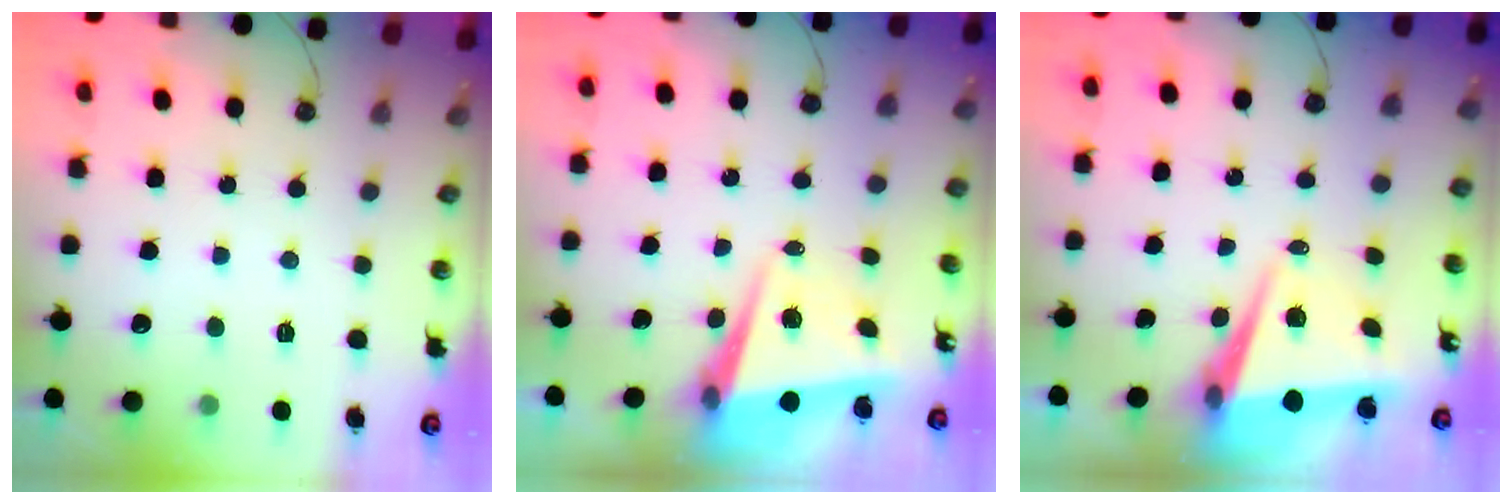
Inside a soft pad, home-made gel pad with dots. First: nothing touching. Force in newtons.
{"total": 6.7, "press": 6.4, "slide": 1.8}
{"total": 7.4, "press": 6.5, "slide": 3.5}